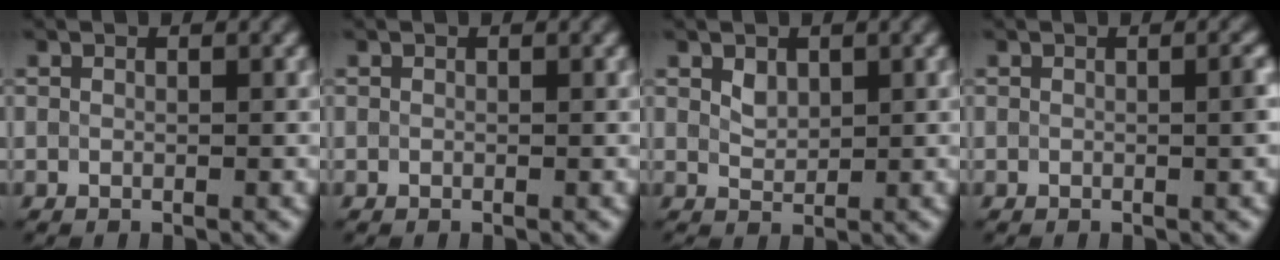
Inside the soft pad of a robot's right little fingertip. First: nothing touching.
{"total": 0.0}
{"total": 1.3, "force": [0.8, 0.7, 0.6], "torque": [-0.014, 0.000, 0.019]}
{"total": 0.9, "force": [-0.1, 0.1, 0.8], "torque": [-0.014, 0.001, 0.001]}